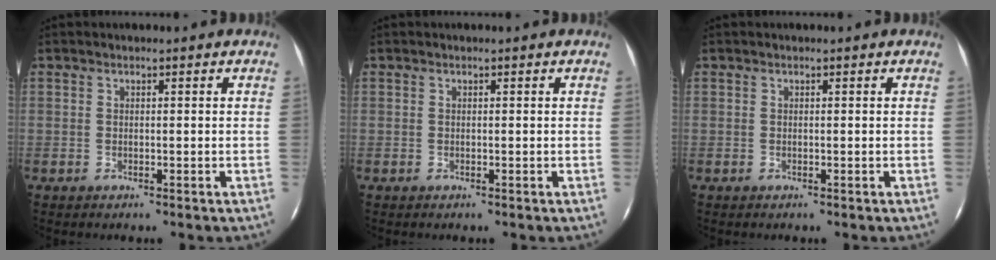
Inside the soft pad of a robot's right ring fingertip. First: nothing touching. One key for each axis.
{"total": 0.0}
{"total": 0.0}